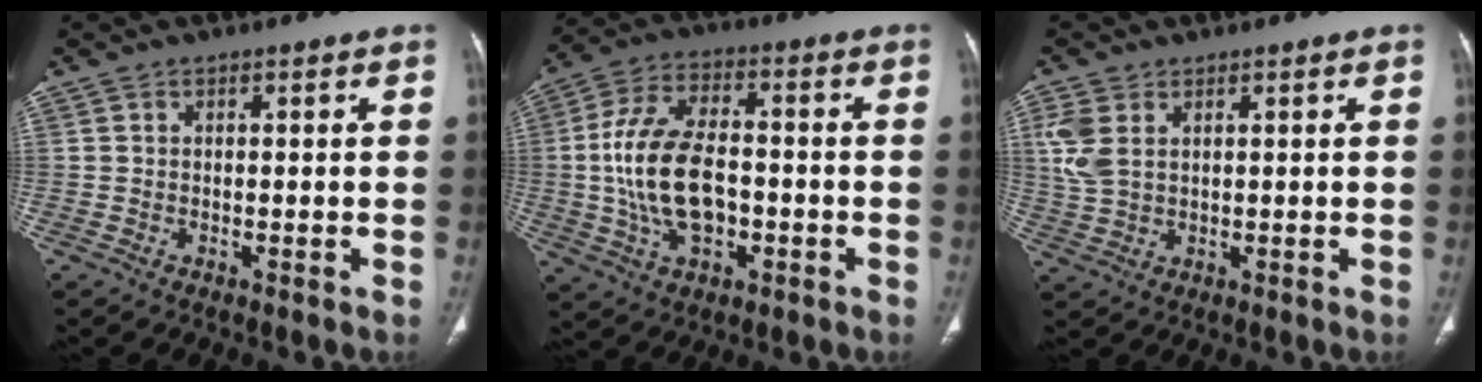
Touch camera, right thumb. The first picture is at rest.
{"total": 15.2, "force": [-1.8, 8.9, 12.2], "torque": [-0.235, 0.023, -0.028]}
{"total": 5.9, "force": [2.0, 3.6, 4.2], "torque": [-0.106, 0.001, 0.047]}